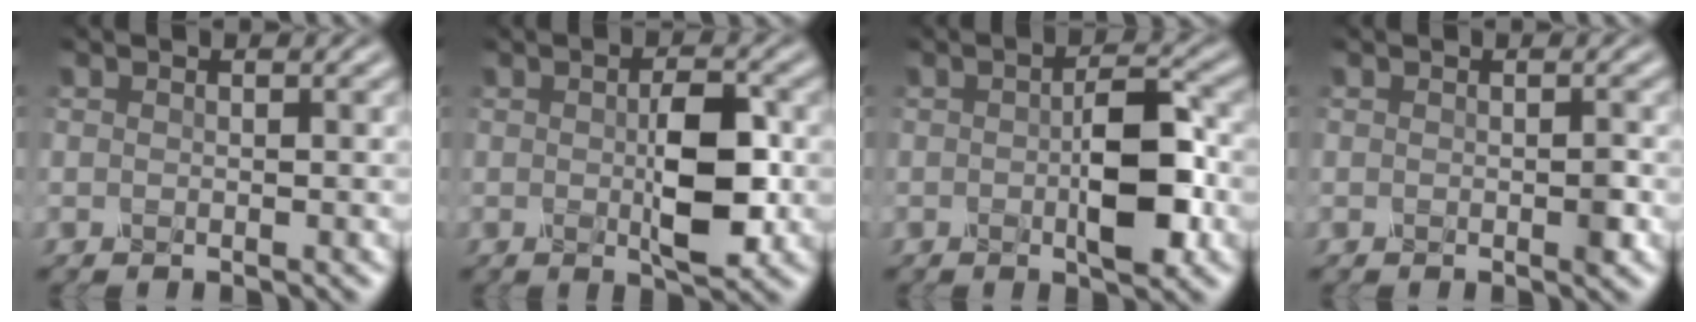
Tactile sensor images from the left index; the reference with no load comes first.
{"total": 4.6, "force": [-0.4, 1.3, 4.4], "torque": [-0.082, 0.002, -0.003]}
{"total": 5.1, "force": [-1.0, 1.3, 4.8], "torque": [-0.086, 0.007, -0.015]}
{"total": 1.2, "force": [-0.5, 0.3, 1.0], "torque": [-0.018, 0.004, -0.007]}